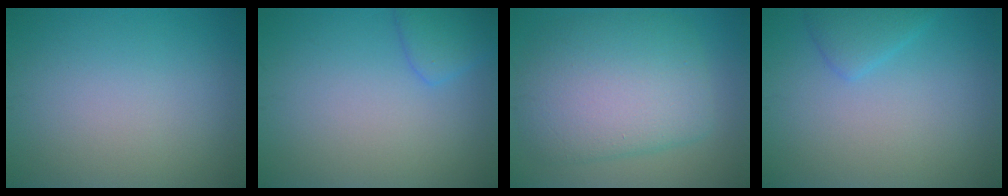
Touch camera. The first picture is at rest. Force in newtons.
{"total": 2.4, "press": 2.4, "slide": 0.2}
{"total": 8.6, "press": 8.6, "slide": 0.3}
{"total": 2.0, "press": 2.0, "slide": 0.1}